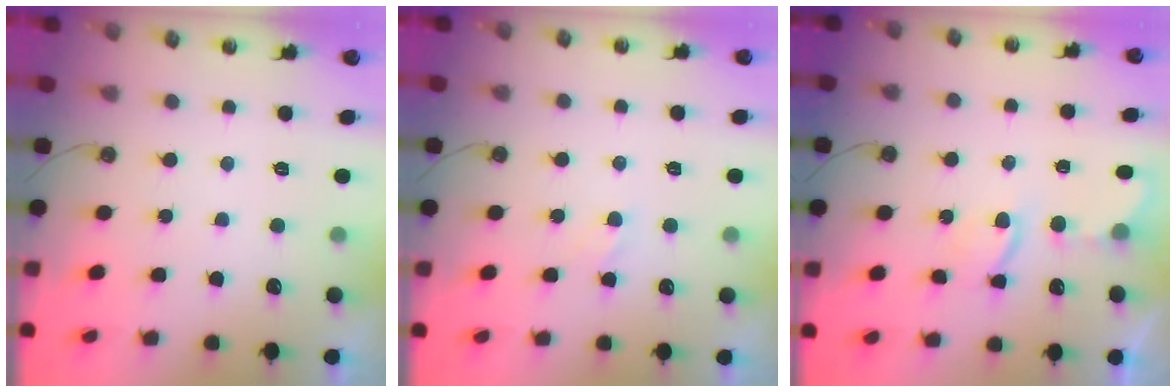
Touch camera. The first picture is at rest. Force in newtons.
{"total": 2.7, "press": 2.6, "slide": 0.4}
{"total": 4.1, "press": 4.1, "slide": 0.4}